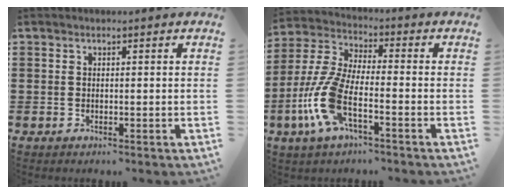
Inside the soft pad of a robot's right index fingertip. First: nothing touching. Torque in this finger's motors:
{"motor_torque": [2.14, 0.00, 1.05, 0.21]}